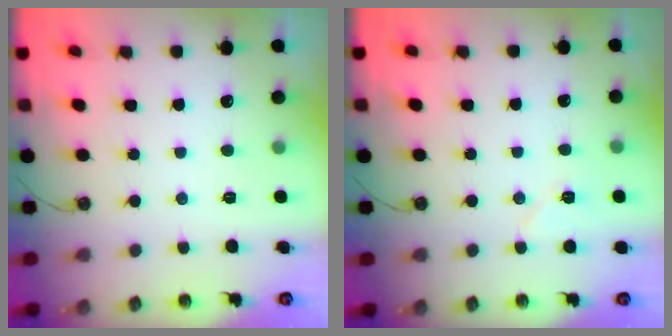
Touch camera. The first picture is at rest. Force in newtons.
{"total": 6.2, "press": 5.9, "slide": 1.8}